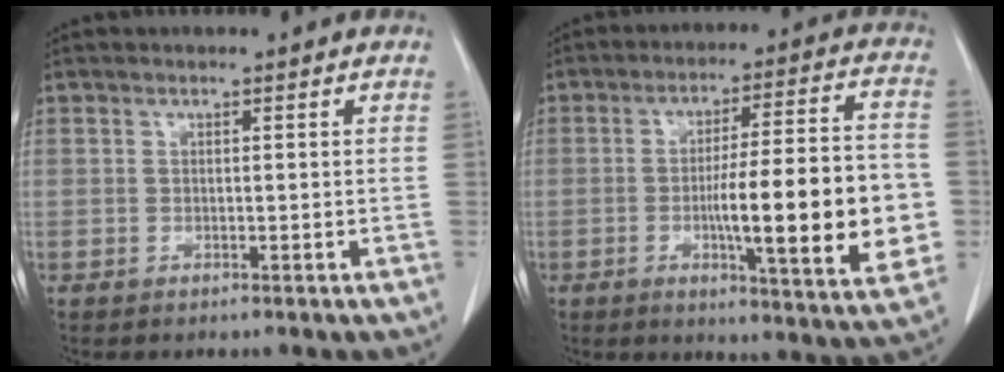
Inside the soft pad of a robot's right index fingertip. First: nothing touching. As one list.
[{"total": 18.4, "force": [-3.1, 2.1, 18.0], "torque": [-0.234, 0.007, -0.037]}]